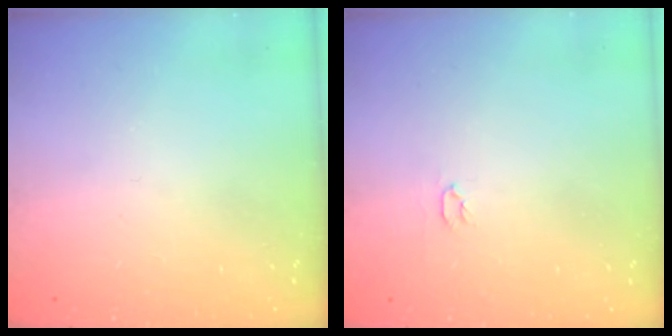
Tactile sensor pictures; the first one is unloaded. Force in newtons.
{"total": 2.0, "press": 2.0, "slide": 0.3}